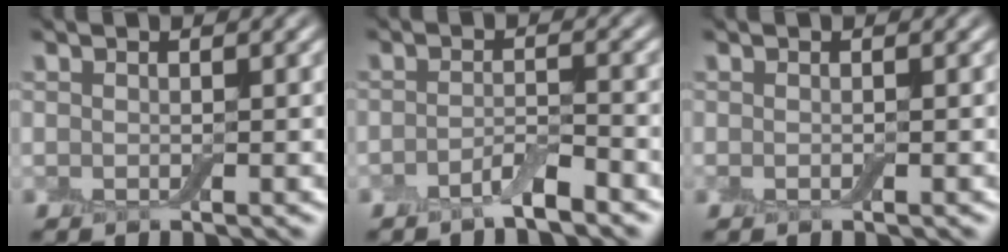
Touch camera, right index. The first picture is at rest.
{"total": 2.2, "force": [-1.6, 0.3, 1.5], "torque": [-0.027, 0.006, -0.034]}
{"total": 0.0}